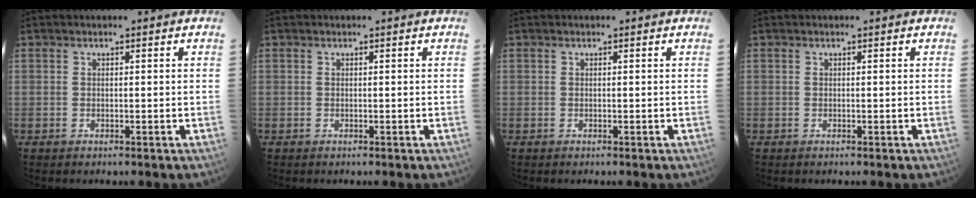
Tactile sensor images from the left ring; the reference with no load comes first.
{"total": 0.0}
{"total": 0.0}
{"total": 0.0}